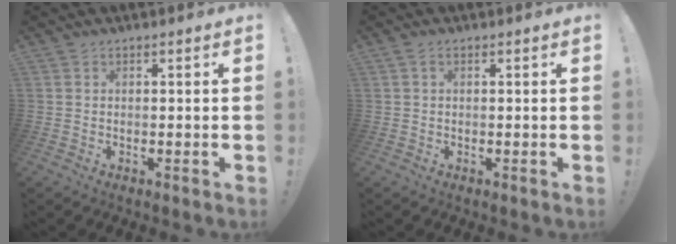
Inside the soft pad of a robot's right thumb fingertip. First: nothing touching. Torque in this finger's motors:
{"motor_torque": [-0.36, 0.21, -0.10, 0.18, 0.11]}